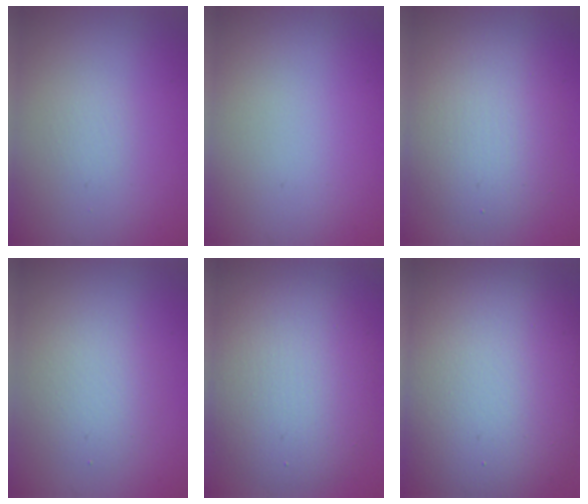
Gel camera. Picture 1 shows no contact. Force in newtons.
{"total": 0.0}
{"total": 5.1, "press": 5.1, "slide": 0.2}
{"total": 2.9, "press": 2.9, "slide": 0.2}
{"total": 8.1, "press": 8.1, "slide": 0.3}
{"total": 14.7, "press": 14.6, "slide": 1.5}